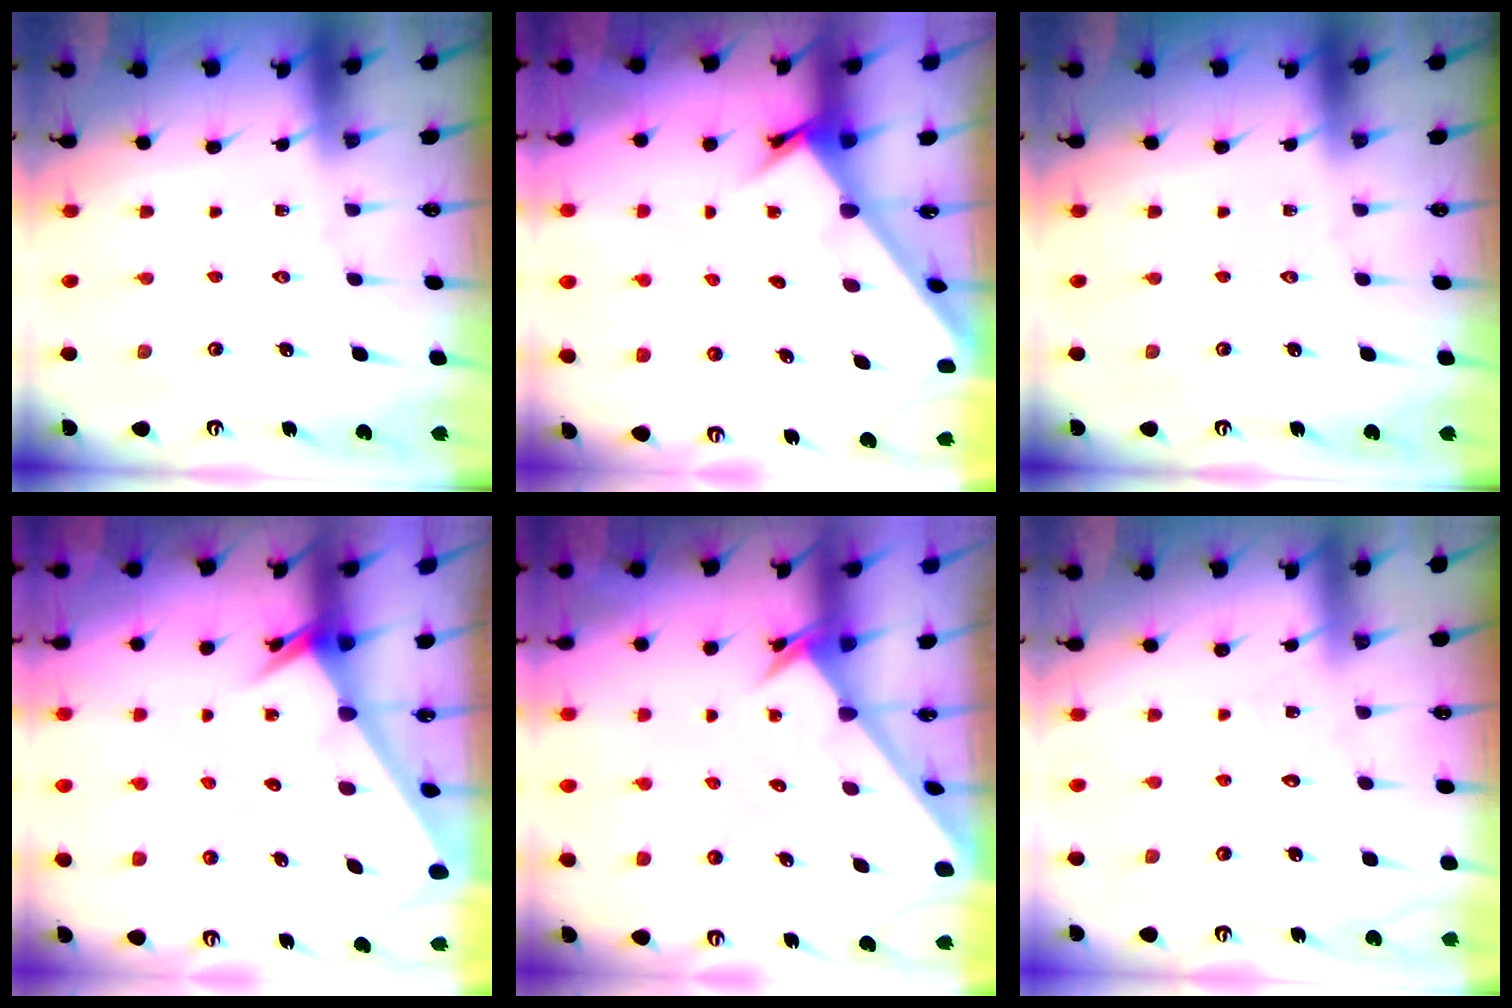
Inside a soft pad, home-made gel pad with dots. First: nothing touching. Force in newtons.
{"total": 2.5, "press": 2.5, "slide": 0.2}
{"total": 0.0}
{"total": 2.6, "press": 2.6, "slide": 0.1}
{"total": 2.3, "press": 2.3, "slide": 0.2}
{"total": 4.7, "press": 4.7, "slide": 0.5}